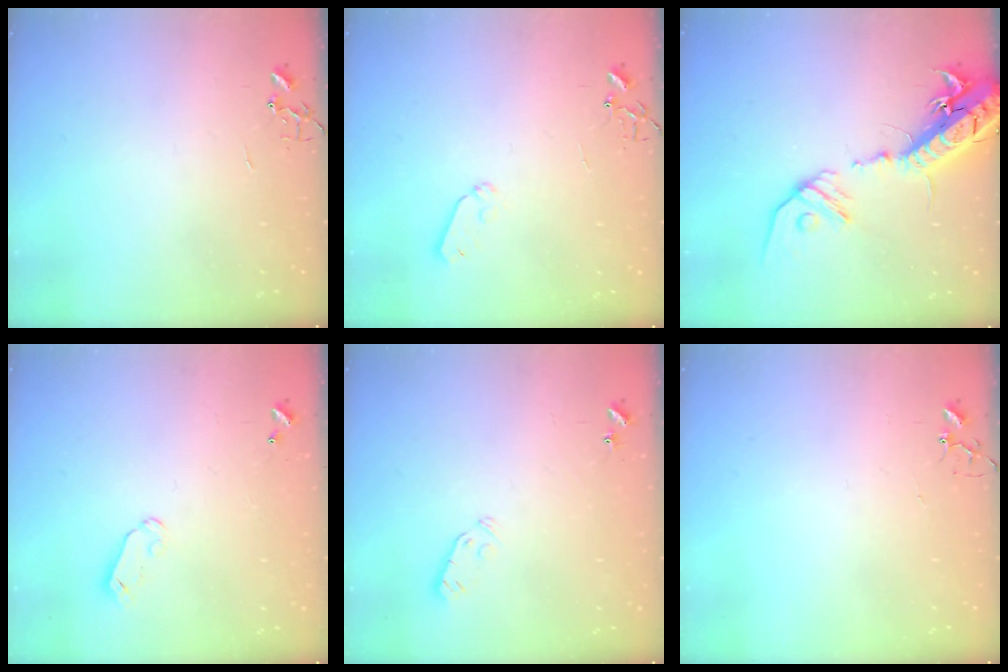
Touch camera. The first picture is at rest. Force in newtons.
{"total": 5.7, "press": 5.7, "slide": 0.5}
{"total": 19.2, "press": 18.8, "slide": 3.9}
{"total": 3.9, "press": 3.9, "slide": 0.4}
{"total": 3.0, "press": 2.9, "slide": 0.7}
{"total": 2.9, "press": 2.9, "slide": 0.2}